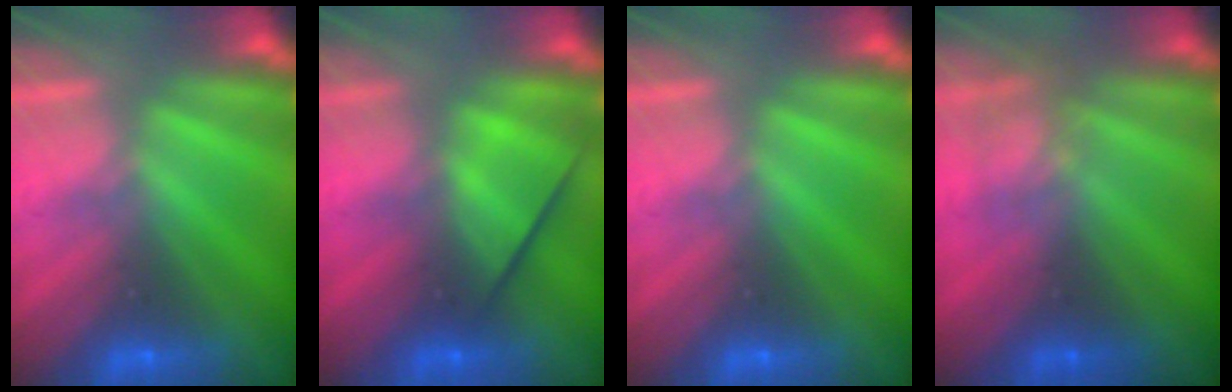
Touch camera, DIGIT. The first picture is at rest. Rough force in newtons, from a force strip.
{"total": 2.5}
{"total": 0.0}
{"total": 2.4}